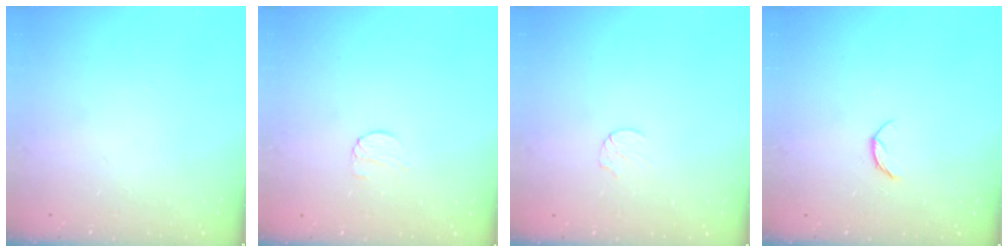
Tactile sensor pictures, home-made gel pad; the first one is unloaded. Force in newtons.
{"total": 6.3, "press": 6.3, "slide": 0.6}
{"total": 4.0, "press": 4.0, "slide": 0.4}
{"total": 4.6, "press": 4.6, "slide": 0.5}